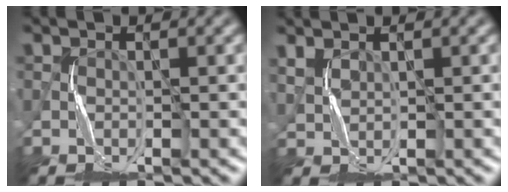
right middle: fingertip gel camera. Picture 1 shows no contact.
{"total": 1.4, "force": [1.1, 0.5, 0.7], "torque": [-0.026, 0.000, 0.028]}